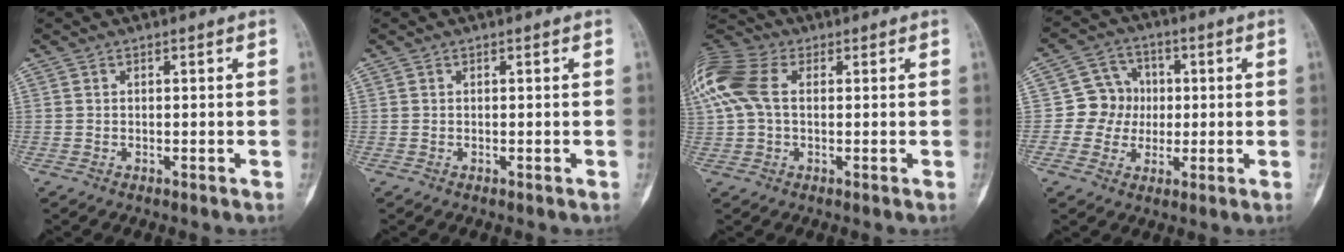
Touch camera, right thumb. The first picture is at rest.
{"total": 0.0}
{"total": 13.8, "force": [2.7, 9.1, 10.1], "torque": [-0.254, 0.030, 0.045]}
{"total": 7.7, "force": [-0.1, 7.4, 2.2], "torque": [0.008, 0.017, -0.009]}